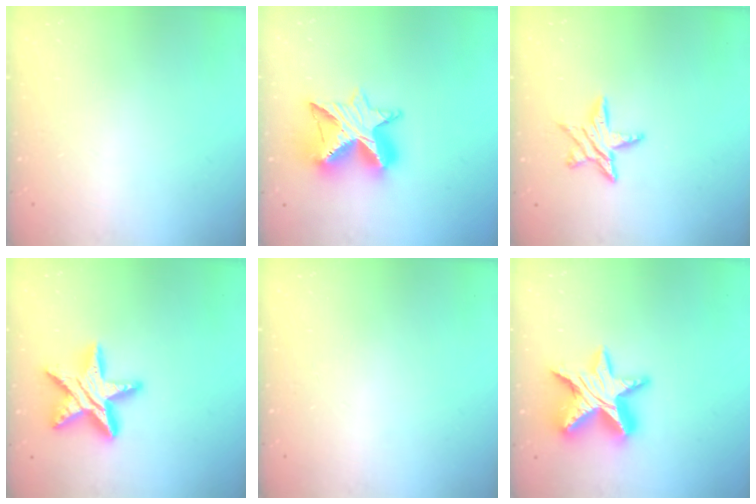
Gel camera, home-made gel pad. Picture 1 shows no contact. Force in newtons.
{"total": 13.7, "press": 13.7, "slide": 1.1}
{"total": 9.4, "press": 9.3, "slide": 0.6}
{"total": 16.9, "press": 16.8, "slide": 1.4}
{"total": 0.0}
{"total": 16.3, "press": 16.3, "slide": 1.2}